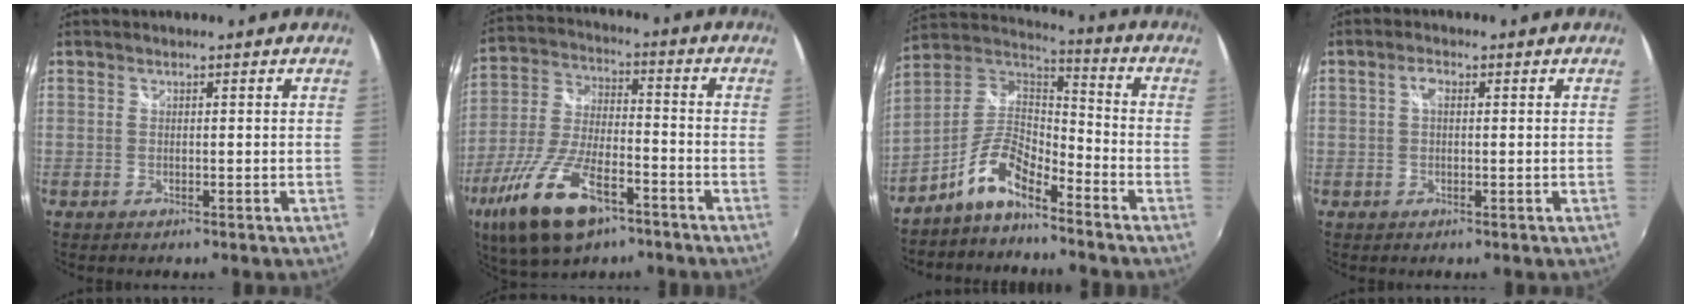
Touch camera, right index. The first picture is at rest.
{"total": 18.6, "force": [-10.6, 7.5, 13.4], "torque": [-0.286, -0.037, -0.193]}
{"total": 9.9, "force": [-6.9, 3.3, 6.3], "torque": [-0.148, 0.023, -0.139]}
{"total": 1.9, "force": [0.3, 1.0, 1.6], "torque": [-0.030, 0.006, 0.003]}